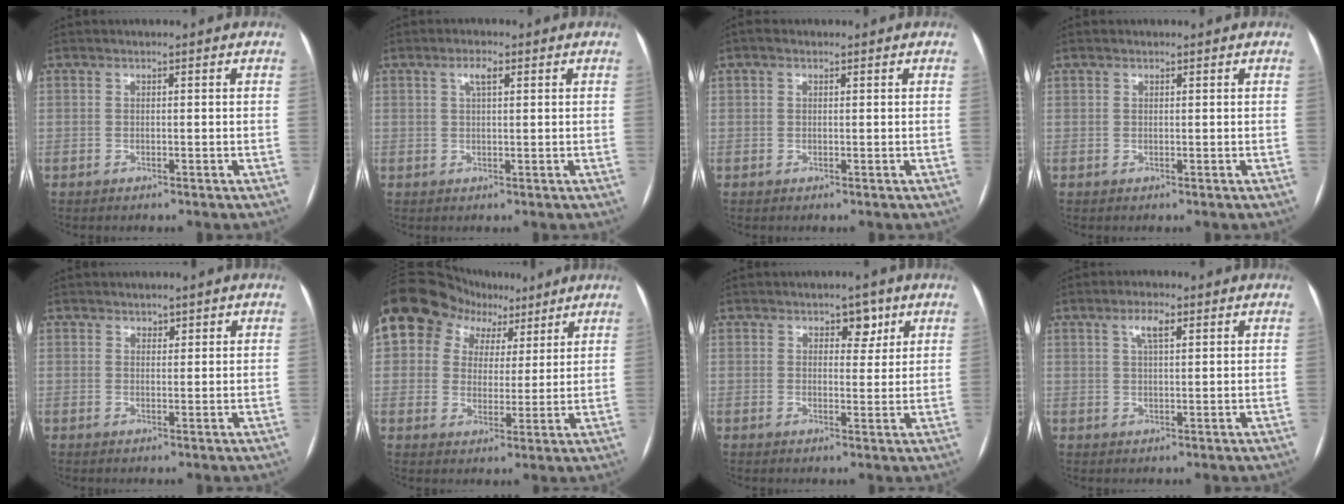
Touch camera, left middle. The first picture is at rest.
{"total": 2.4, "force": [1.1, 0.6, 2.0], "torque": [-0.042, 0.006, 0.019]}
{"total": 1.5, "force": [0.8, 0.9, 0.8], "torque": [-0.021, 0.018, 0.015]}
{"total": 0.9, "force": [0.7, 0.6, 0.3], "torque": [-0.010, 0.013, 0.014]}
{"total": 1.3, "force": [0.9, 0.8, 0.4], "torque": [-0.002, 0.002, 0.013]}
{"total": 13.2, "force": [7.3, 9.8, 5.0], "torque": [-0.076, 0.060, 0.122]}
{"total": 3.3, "force": [1.9, 2.0, 1.8], "torque": [-0.015, 0.002, 0.025]}
{"total": 3.2, "force": [1.6, 0.9, 2.6], "torque": [-0.053, 0.007, 0.028]}